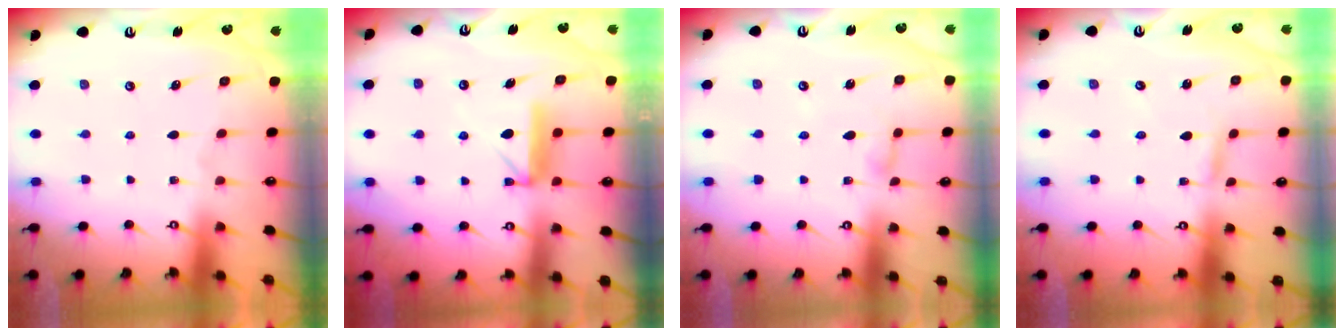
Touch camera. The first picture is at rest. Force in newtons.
{"total": 8.9, "press": 8.9, "slide": 0.3}
{"total": 4.7, "press": 4.7, "slide": 0.4}
{"total": 2.5, "press": 2.5, "slide": 0.2}